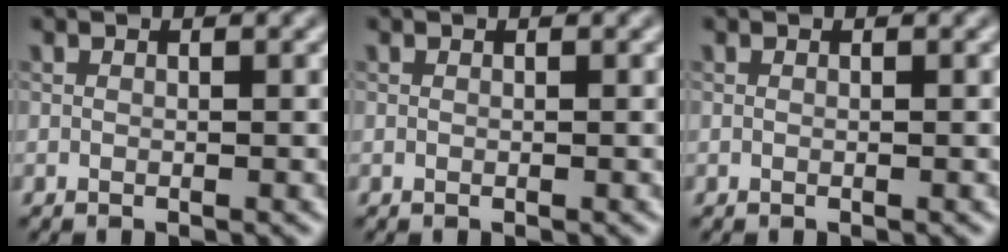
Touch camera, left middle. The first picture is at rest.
{"total": 0.0}
{"total": 0.0}